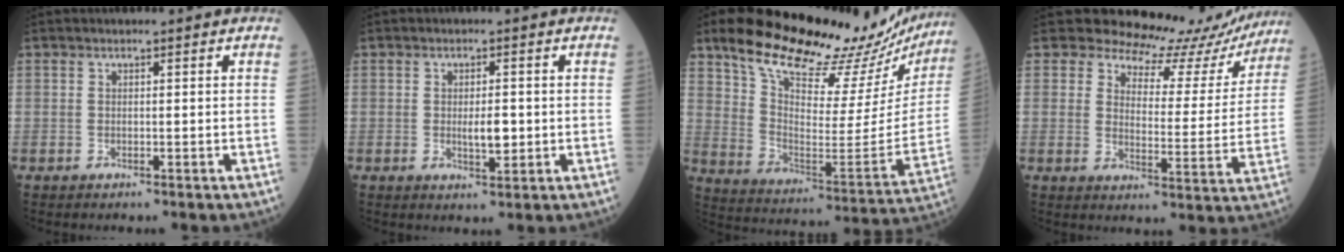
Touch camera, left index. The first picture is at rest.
{"total": 3.2, "force": [-0.2, 1.1, 3.0], "torque": [-0.054, -0.003, 0.001]}
{"total": 27.8, "force": [24.1, 6.1, 12.4], "torque": [-0.205, -0.055, 0.331]}
{"total": 14.0, "force": [13.4, 4.2, 0.8], "torque": [0.006, -0.046, 0.144]}